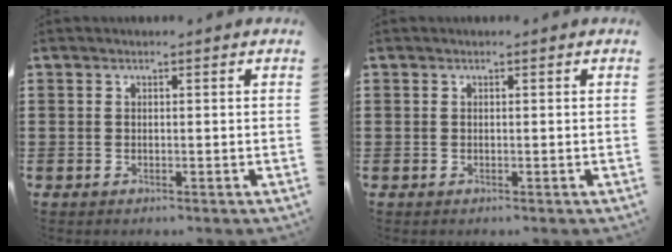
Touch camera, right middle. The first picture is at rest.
{"total": 0.0}